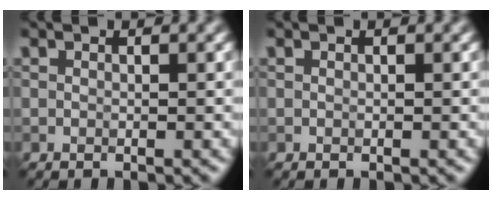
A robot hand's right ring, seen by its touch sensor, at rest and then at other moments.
{"total": 0.0}